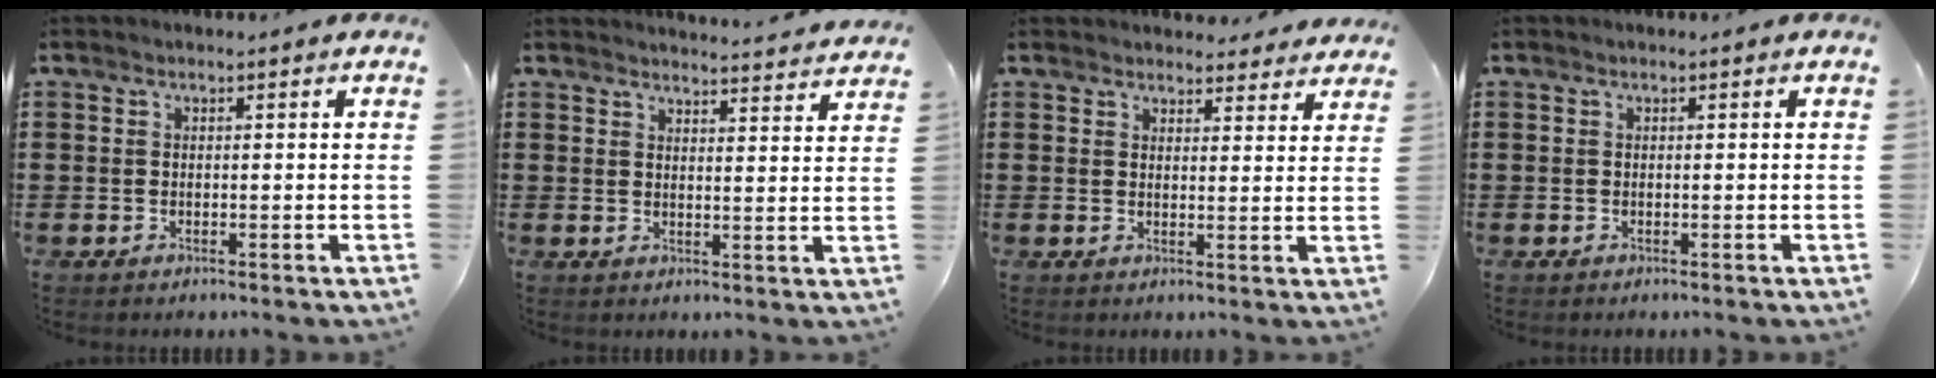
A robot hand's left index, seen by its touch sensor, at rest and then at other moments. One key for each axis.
{"total": 3.4, "fx": 3.4, "fy": -0.6, "fz": 0.2, "tx": -0.008, "ty": -0.024, "tz": 0.058}
{"total": 3.5, "fx": 3.4, "fy": 0.7, "fz": 0.4, "tx": -0.009, "ty": -0.013, "tz": 0.062}
{"total": 0.0}